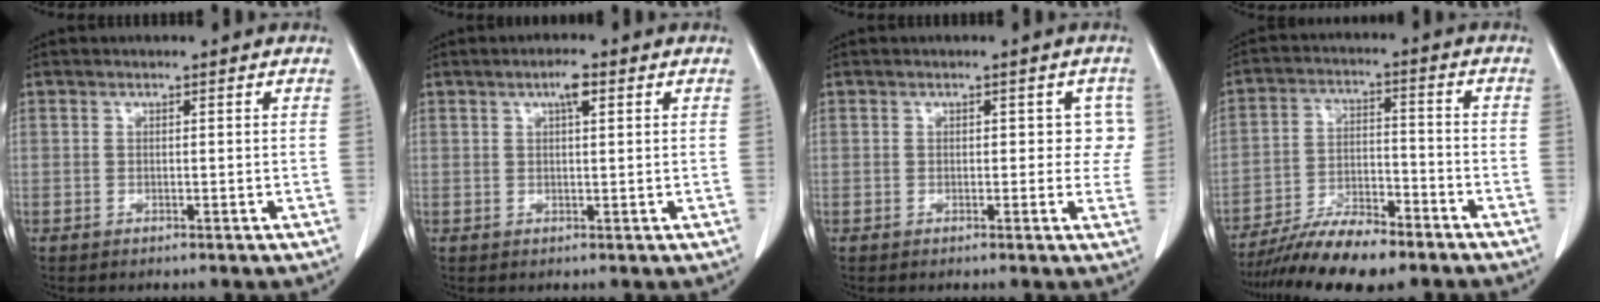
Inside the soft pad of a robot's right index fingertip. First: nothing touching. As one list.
[{"total": 2.6, "force": [1.2, 0.4, 2.3], "torque": [-0.042, 0.004, 0.018]}, {"total": 3.1, "force": [0.6, 2.0, 2.3], "torque": [-0.010, 0.016, 0.000]}, {"total": 10.9, "force": [-9.0, 2.6, 5.6], "torque": [-0.094, -0.006, -0.159]}]